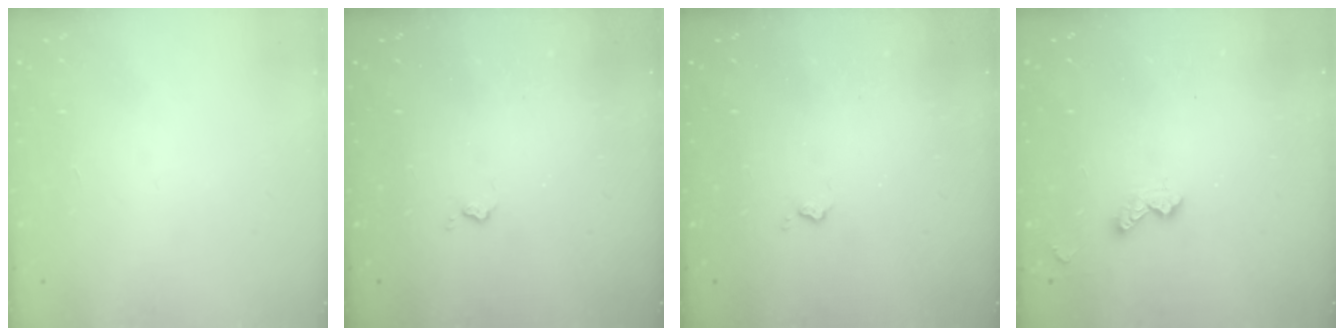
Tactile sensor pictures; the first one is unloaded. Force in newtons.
{"total": 2.4, "press": 2.3, "slide": 0.5}
{"total": 2.4, "press": 2.3, "slide": 0.5}
{"total": 5.3, "press": 5.2, "slide": 0.7}